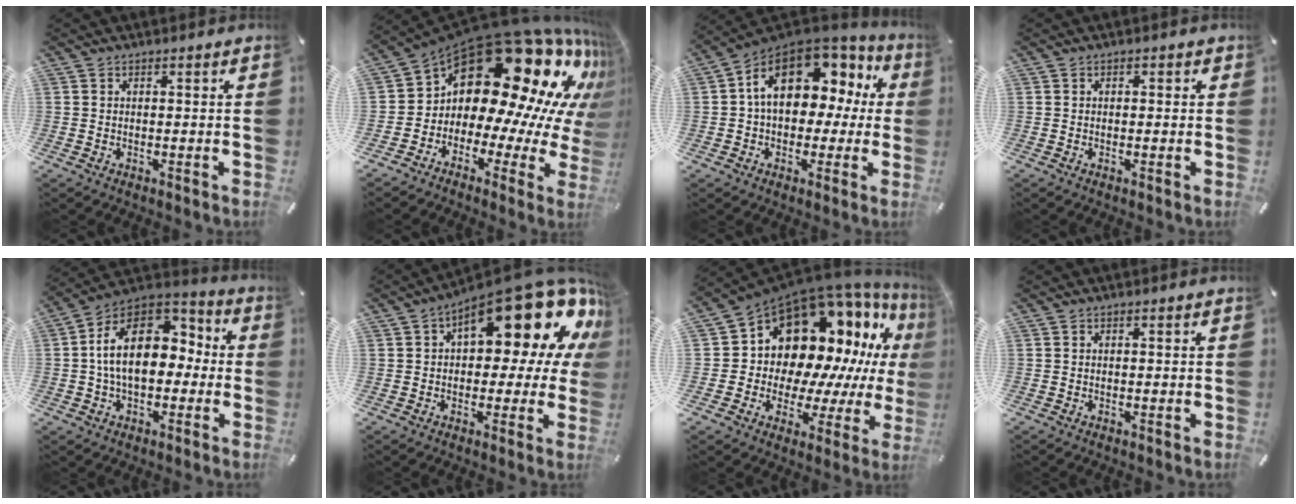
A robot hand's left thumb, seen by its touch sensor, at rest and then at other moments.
{"total": 26.1, "force": [12.5, 14.4, 17.8], "torque": [-0.256, -0.140, 0.238]}
{"total": 16.2, "force": [4.6, 10.9, 11.1], "torque": [-0.182, -0.013, 0.083]}
{"total": 0.7, "force": [-0.2, 0.5, 0.4], "torque": [-0.007, 0.003, -0.005]}
{"total": 17.3, "force": [1.0, 11.8, 12.7], "torque": [-0.230, 0.010, 0.015]}
{"total": 21.0, "force": [10.7, 9.4, 15.5], "torque": [-0.198, -0.079, 0.174]}
{"total": 16.2, "force": [9.4, 11.4, 6.8], "torque": [-0.093, -0.115, 0.184]}
{"total": 0.0}